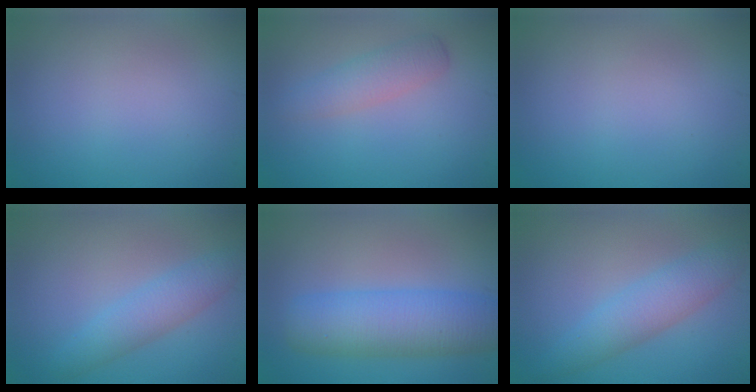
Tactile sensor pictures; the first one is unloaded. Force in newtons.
{"total": 2.5, "press": 2.5, "slide": 0.0}
{"total": 0.0}
{"total": 3.1, "press": 3.0, "slide": 0.1}
{"total": 6.7, "press": 6.7, "slide": 0.2}
{"total": 3.8, "press": 3.8, "slide": 0.2}